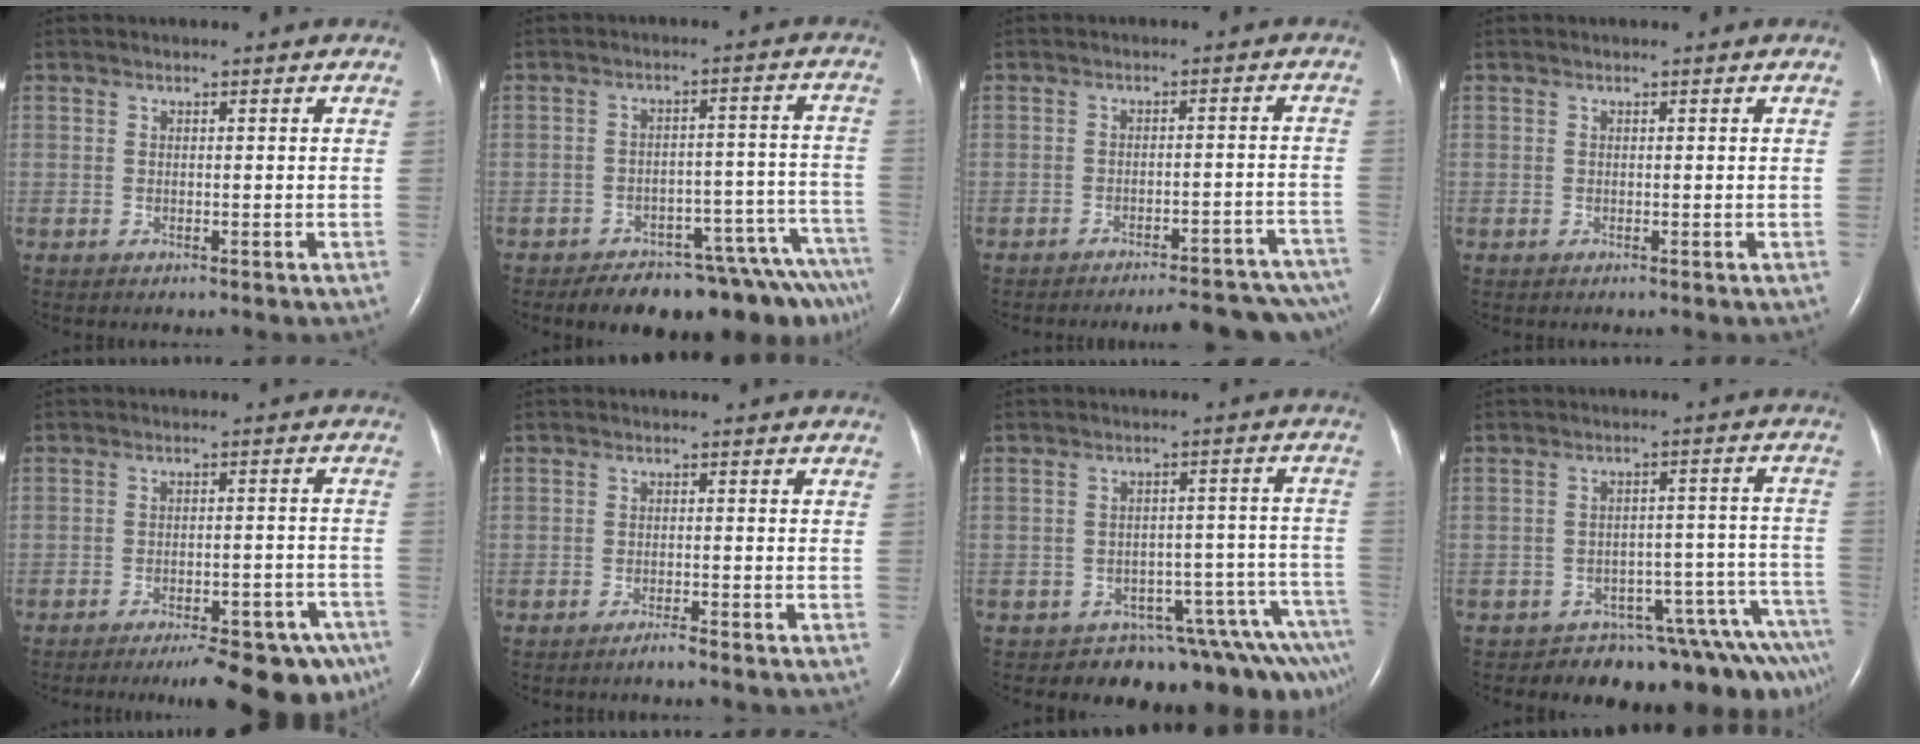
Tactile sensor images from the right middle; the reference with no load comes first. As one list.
[{"total": 15.1, "force": [-13.2, 2.5, 6.8], "torque": [-0.027, 0.033, -0.165]}, {"total": 16.2, "force": [-15.0, 2.6, 5.5], "torque": [-0.028, 0.014, -0.172]}, {"total": 0.0}, {"total": 15.0, "force": [-11.9, 4.0, 8.2], "torque": [-0.052, 0.018, -0.148]}, {"total": 1.4, "force": [-1.2, 0.0, 0.6], "torque": [-0.016, 0.000, -0.021]}, {"total": 11.1, "force": [-9.6, 4.4, 3.5], "torque": [-0.009, 0.056, -0.113]}, {"total": 11.4, "force": [-10.4, 3.5, 3.1], "torque": [-0.003, 0.059, -0.127]}]